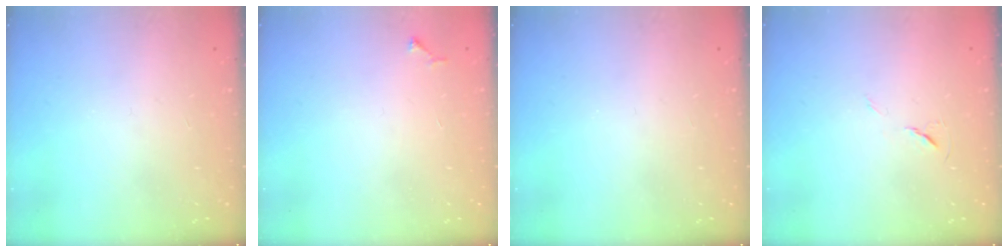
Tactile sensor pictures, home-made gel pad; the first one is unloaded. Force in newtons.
{"total": 4.5, "press": 4.5, "slide": 0.6}
{"total": 0.0}
{"total": 5.6, "press": 5.1, "slide": 2.2}